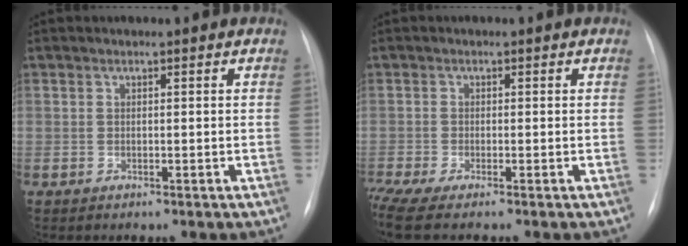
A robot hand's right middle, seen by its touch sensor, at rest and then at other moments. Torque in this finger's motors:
{"motor_torque": [1.06, -1.08, 0.80, 0.21]}